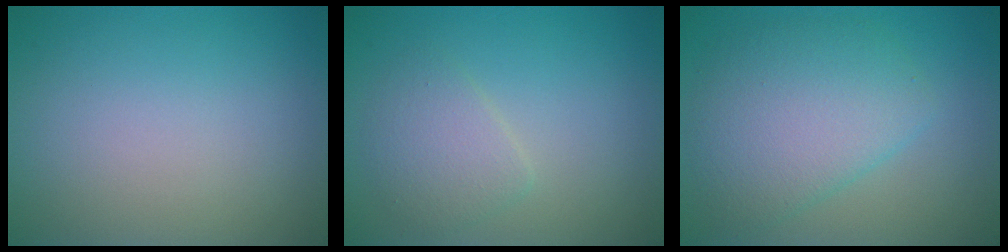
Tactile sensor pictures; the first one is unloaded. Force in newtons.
{"total": 2.4, "press": 2.4, "slide": 0.1}
{"total": 5.9, "press": 5.9, "slide": 0.1}